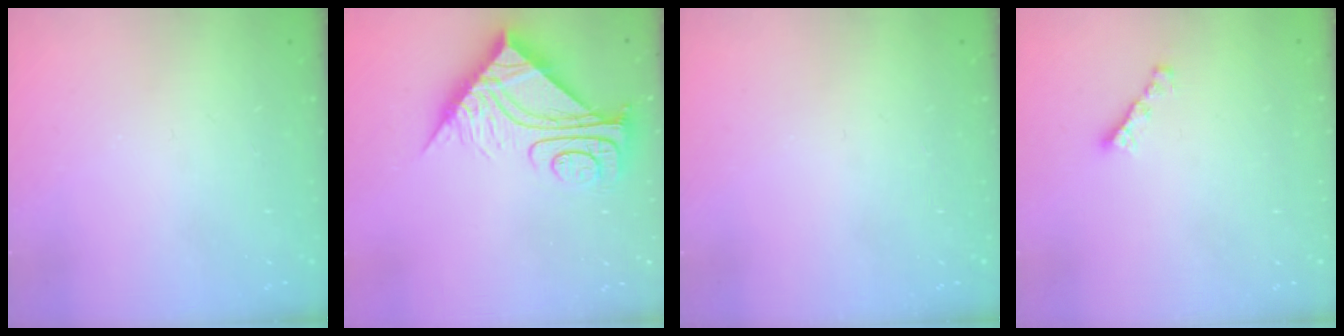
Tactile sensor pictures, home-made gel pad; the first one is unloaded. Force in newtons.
{"total": 10.4, "press": 10.4, "slide": 1.1}
{"total": 0.0}
{"total": 3.0, "press": 3.0, "slide": 0.1}